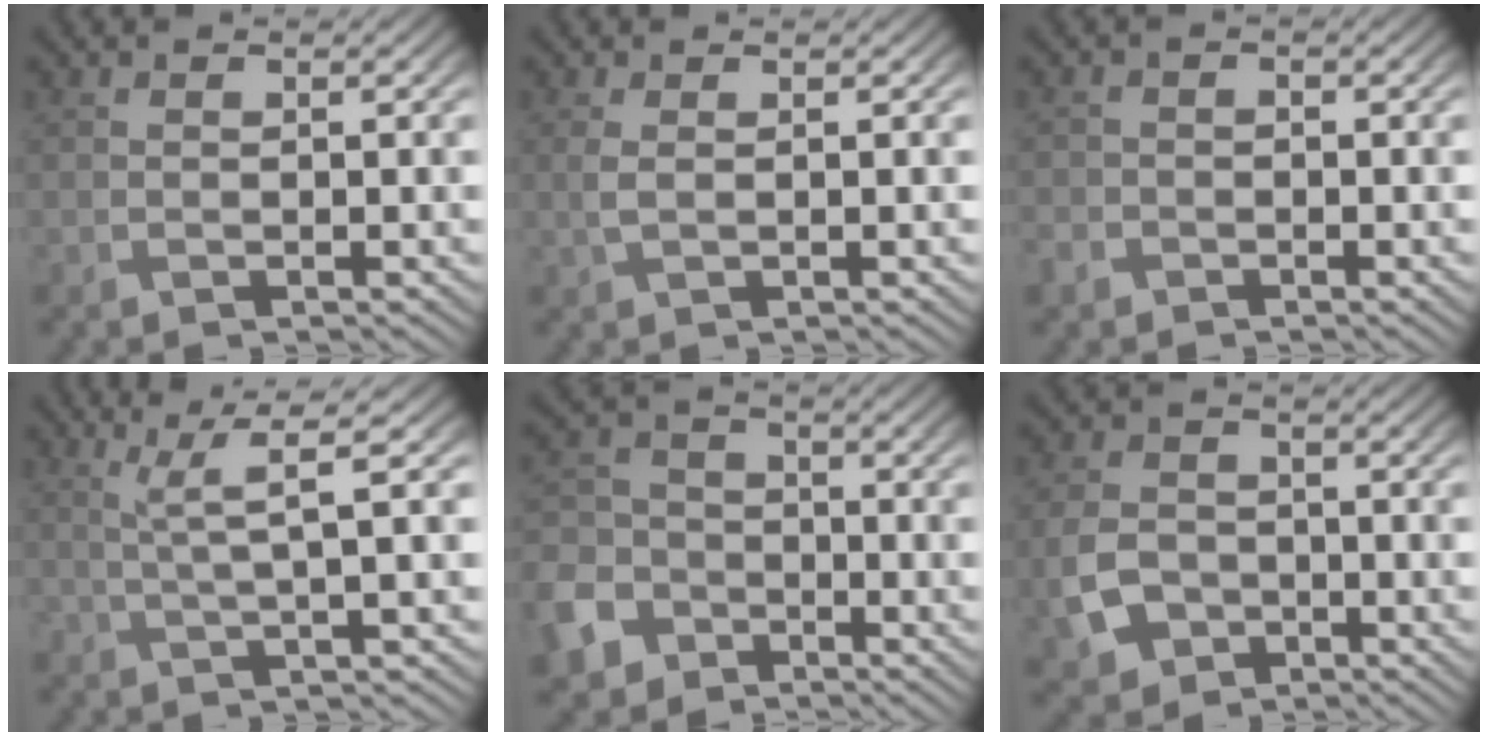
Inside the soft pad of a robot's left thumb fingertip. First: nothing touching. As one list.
[{"total": 1.3, "force": [0.2, 0.5, 1.2], "torque": [-0.036, 0.003, 0.007]}, {"total": 2.1, "force": [-1.5, 1.3, 0.5], "torque": [-0.015, -0.003, -0.037]}, {"total": 3.9, "force": [1.4, 0.2, 3.7], "torque": [-0.079, 0.008, 0.031]}, {"total": 9.7, "force": [-5.7, 7.1, 3.4], "torque": [-0.104, -0.033, -0.124]}, {"total": 5.8, "force": [-2.3, 4.3, 3.0], "torque": [-0.087, -0.009, -0.048]}]